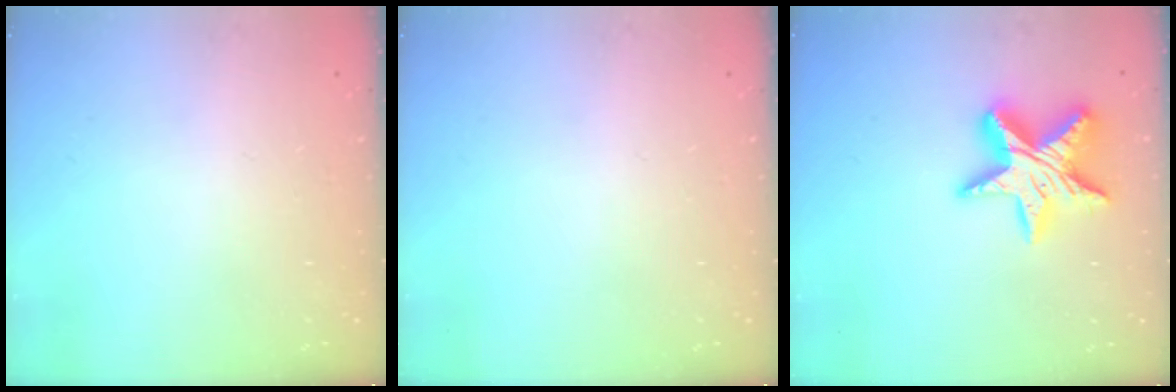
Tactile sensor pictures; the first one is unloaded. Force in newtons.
{"total": 0.0}
{"total": 15.8, "press": 15.7, "slide": 1.1}